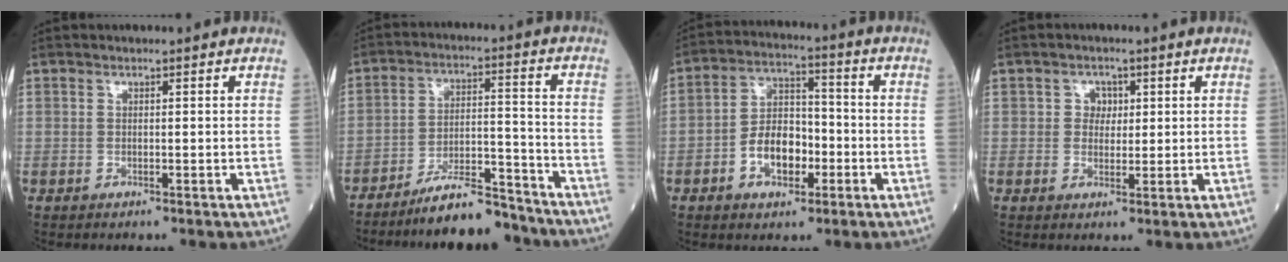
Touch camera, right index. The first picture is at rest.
{"total": 9.9, "force": [-8.8, 1.8, 4.1], "torque": [-0.064, 0.010, -0.152]}
{"total": 8.5, "force": [-3.0, 4.8, 6.4], "torque": [-0.122, 0.018, -0.054]}
{"total": 2.6, "force": [0.7, 2.1, 1.3], "torque": [-0.013, 0.002, 0.008]}